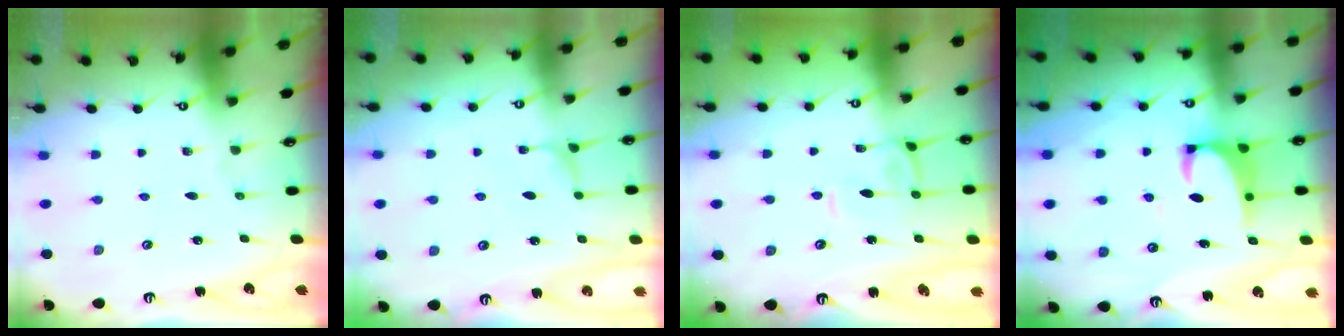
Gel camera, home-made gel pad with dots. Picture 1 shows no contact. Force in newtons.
{"total": 2.8, "press": 2.8, "slide": 0.2}
{"total": 1.0, "press": 0.9, "slide": 0.5}
{"total": 2.2, "press": 2.0, "slide": 0.9}